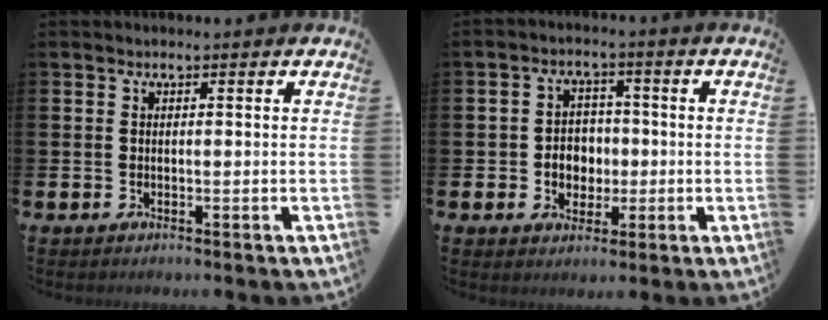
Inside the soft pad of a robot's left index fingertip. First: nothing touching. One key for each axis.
{"total": 3.9, "fx": -0.3, "fy": 3.7, "fz": 1.4, "tx": -0.024, "ty": 0.003, "tz": -0.015}